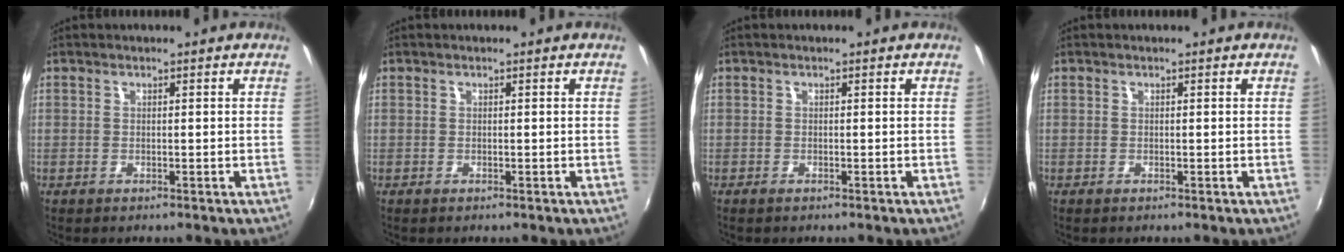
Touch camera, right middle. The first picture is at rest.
{"total": 0.0}
{"total": 0.6, "force": [-0.5, 0.2, 0.3], "torque": [-0.007, -0.003, -0.010]}
{"total": 0.0}